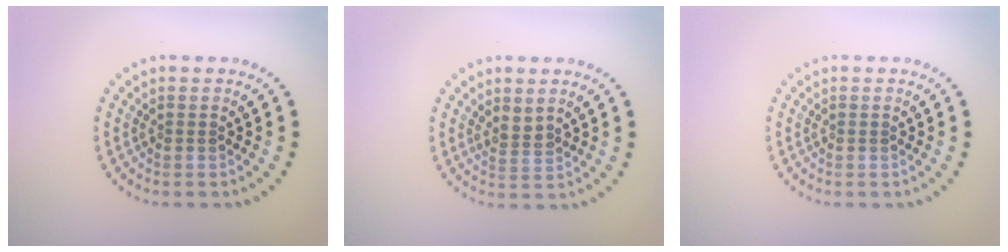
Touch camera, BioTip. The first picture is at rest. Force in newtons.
{"total": 1.5, "press": 0.9, "slide": 1.1}
{"total": 0.0}